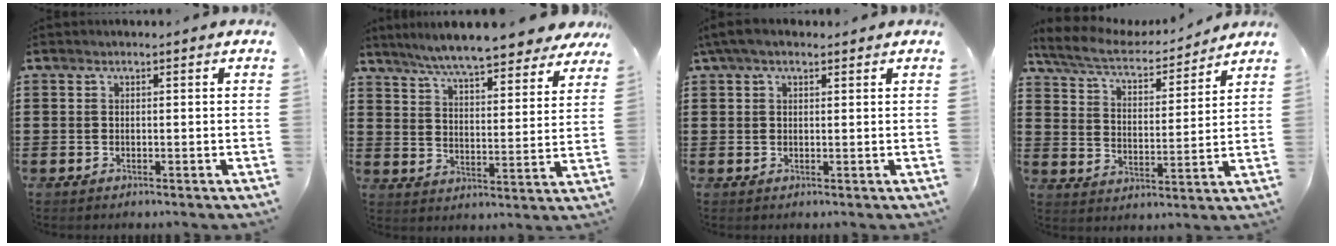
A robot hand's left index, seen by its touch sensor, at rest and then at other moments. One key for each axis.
{"total": 7.9, "fx": 7.4, "fy": -0.1, "fz": 2.9, "tx": -0.086, "ty": -0.040, "tz": 0.130}
{"total": 3.0, "fx": 1.7, "fy": 1.2, "fz": 2.1, "tx": -0.044, "ty": 0.008, "tz": 0.033}
{"total": 6.3, "fx": 5.6, "fy": 1.1, "fz": 2.6, "tx": -0.076, "ty": -0.033, "tz": 0.095}